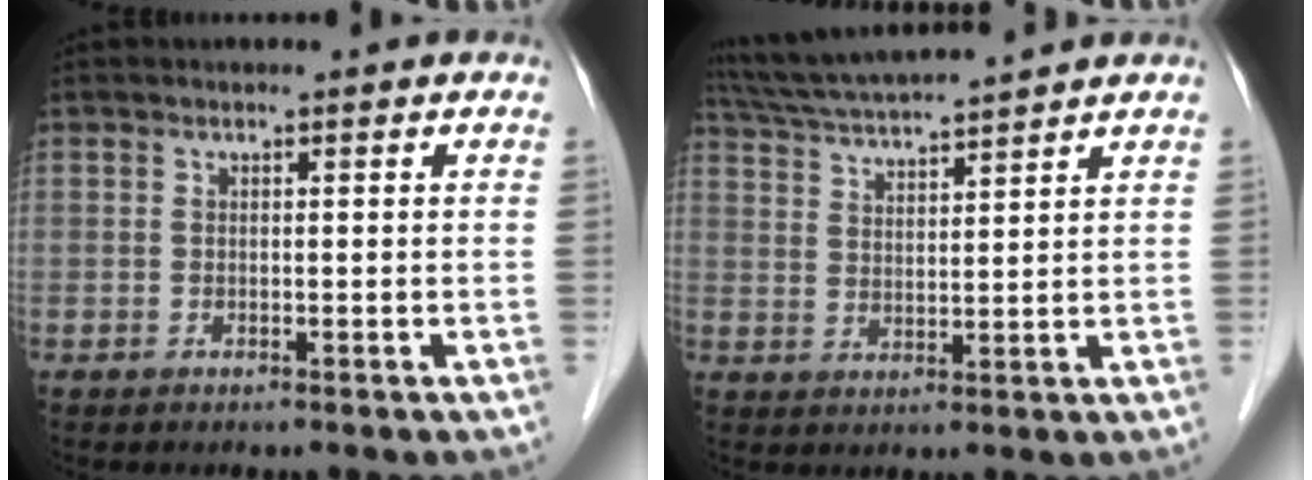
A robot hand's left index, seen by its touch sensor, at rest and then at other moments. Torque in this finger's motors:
{"motor_torque": [0.36, -0.41, 0.11, 0.04]}